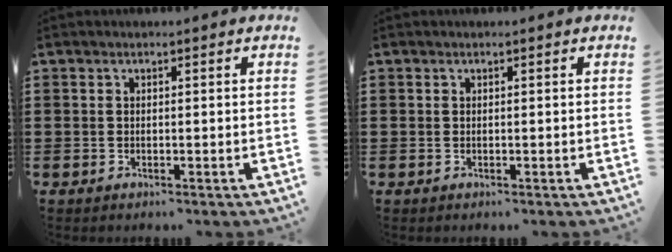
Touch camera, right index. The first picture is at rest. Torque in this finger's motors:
{"motor_torque": [-0.88, 1.26, -0.02, -0.01]}